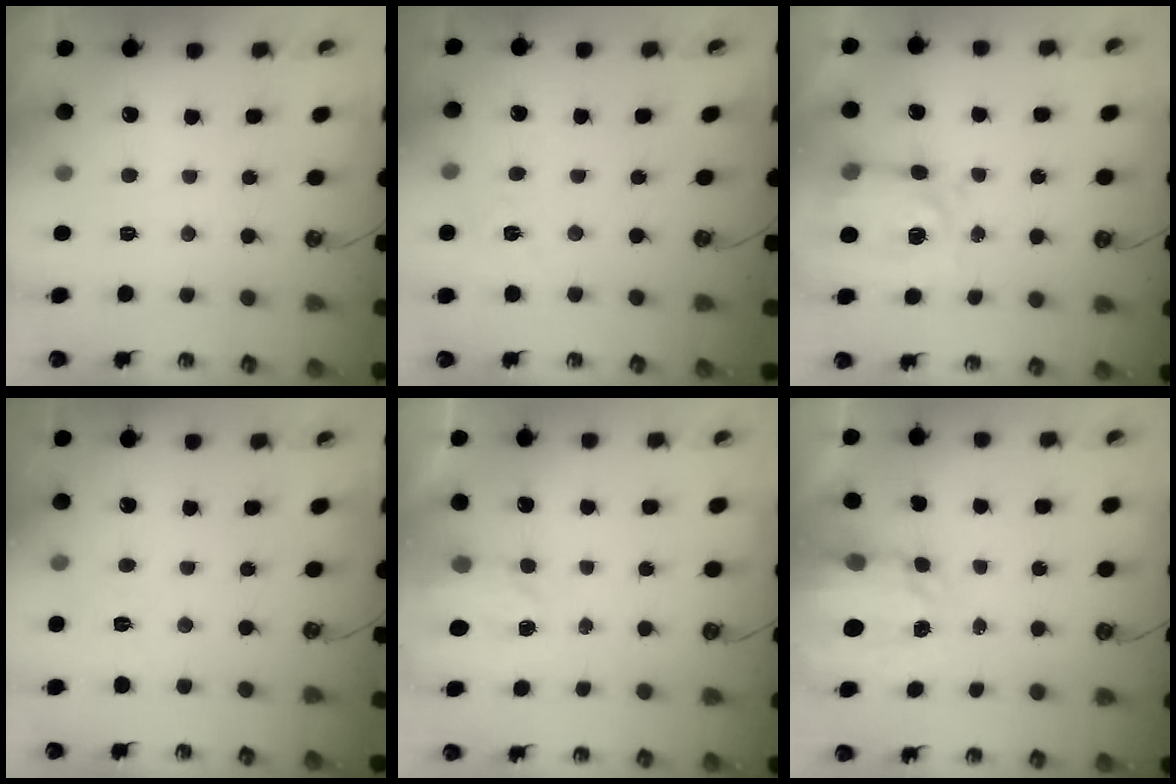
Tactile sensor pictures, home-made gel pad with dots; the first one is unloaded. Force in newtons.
{"total": 4.7, "press": 4.7, "slide": 0.6}
{"total": 7.2, "press": 7.1, "slide": 0.6}
{"total": 4.8, "press": 4.8, "slide": 0.6}
{"total": 2.7, "press": 2.7, "slide": 0.4}
{"total": 4.1, "press": 4.1, "slide": 0.4}